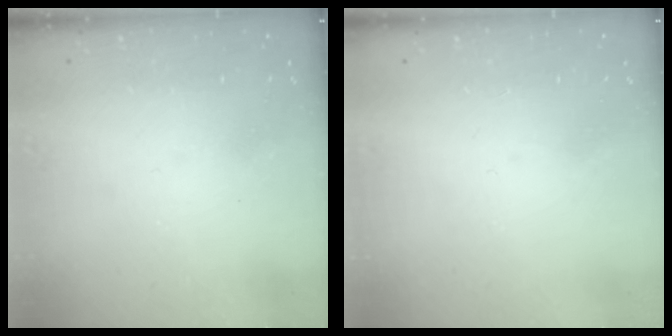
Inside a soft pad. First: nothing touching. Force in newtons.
{"total": 0.0}